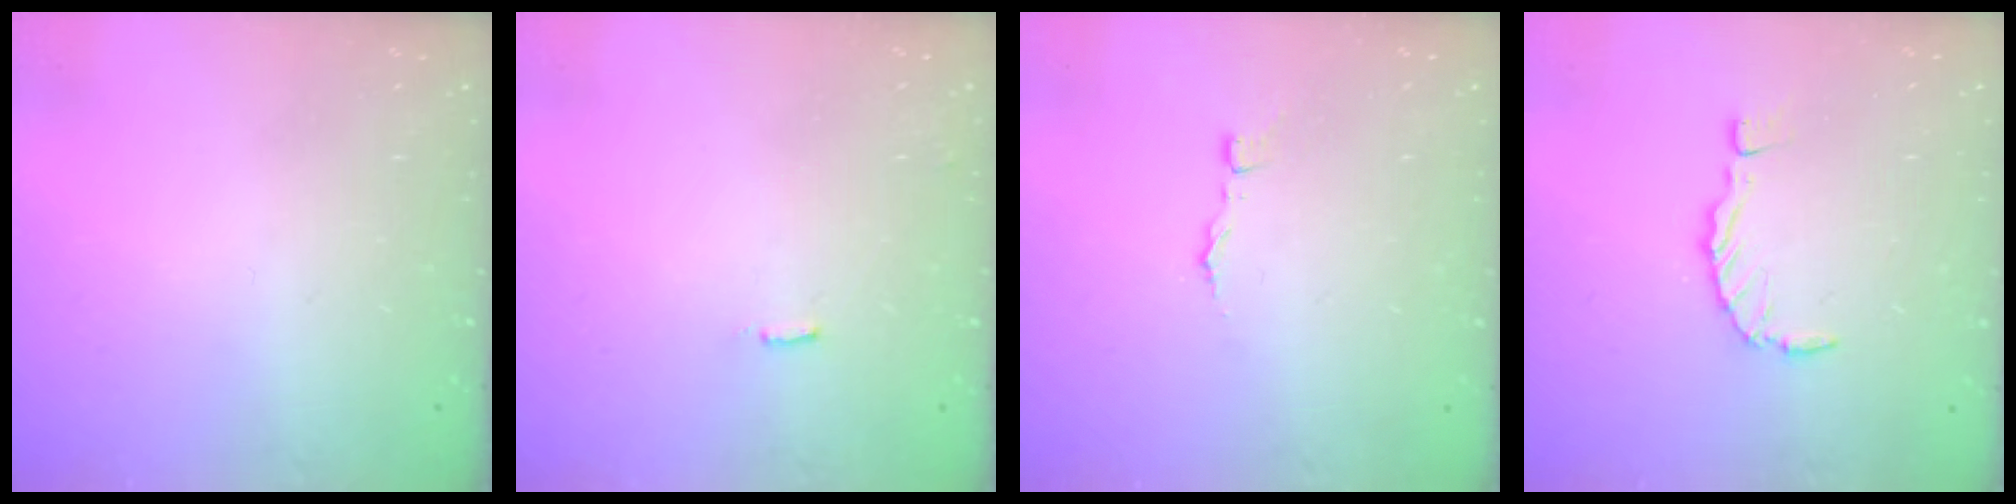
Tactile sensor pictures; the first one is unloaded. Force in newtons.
{"total": 3.6, "press": 3.6, "slide": 0.3}
{"total": 2.9, "press": 2.9, "slide": 0.2}
{"total": 0.0}